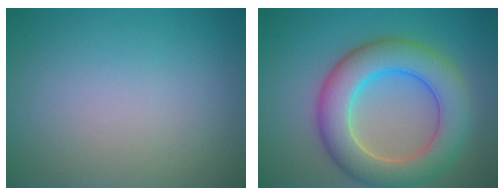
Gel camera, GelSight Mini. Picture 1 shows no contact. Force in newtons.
{"total": 7.9, "press": 7.9, "slide": 0.4}